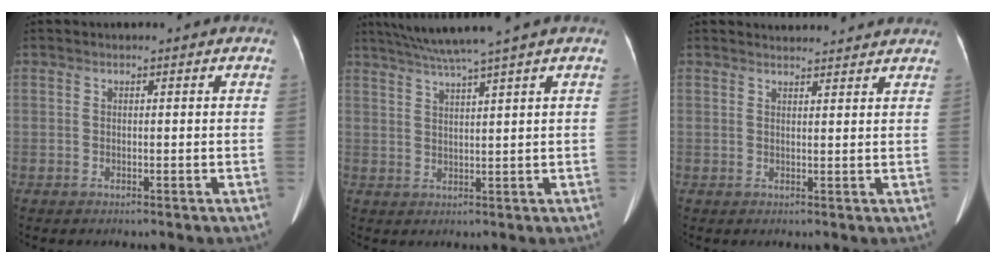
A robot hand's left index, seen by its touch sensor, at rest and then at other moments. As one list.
[{"total": 7.3, "force": [5.9, -1.9, 3.8], "torque": [-0.064, 0.014, 0.101]}, {"total": 6.4, "force": [6.2, 0.9, 1.2], "torque": [-0.013, 0.020, 0.065]}]